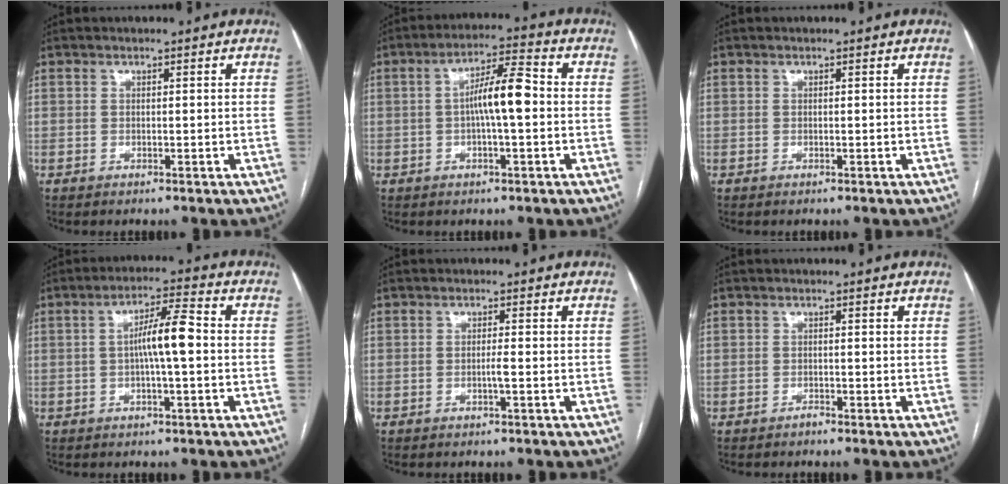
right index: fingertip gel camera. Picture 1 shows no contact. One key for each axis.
{"total": 7.8, "fx": -0.2, "fy": 1.2, "fz": 7.7, "tx": -0.140, "ty": 0.020, "tz": -0.007}
{"total": 0.0}
{"total": 6.8, "fx": -0.3, "fy": 0.6, "fz": 6.8, "tx": -0.123, "ty": 0.015, "tz": -0.007}
{"total": 1.3, "fx": -0.4, "fy": -0.2, "fz": 1.2, "tx": -0.023, "ty": -0.001, "tz": -0.008}
{"total": 0.6, "fx": -0.5, "fy": 0.2, "fz": 0.0, "tx": 0.004, "ty": 0.001, "tz": -0.011}